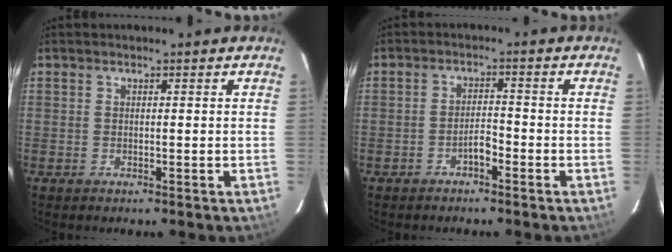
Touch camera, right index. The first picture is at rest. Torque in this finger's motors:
{"motor_torque": [1.02, 0.50, 0.56, 0.11]}